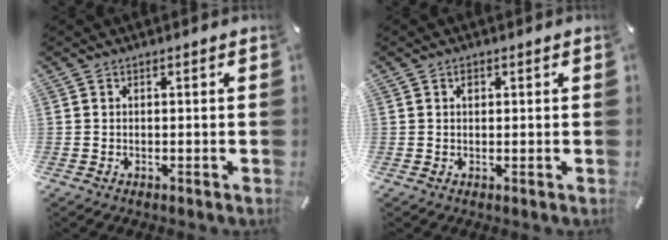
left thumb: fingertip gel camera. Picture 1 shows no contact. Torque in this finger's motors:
{"motor_torque": [0.56, 0.54, 0.24, -0.27, -0.01]}